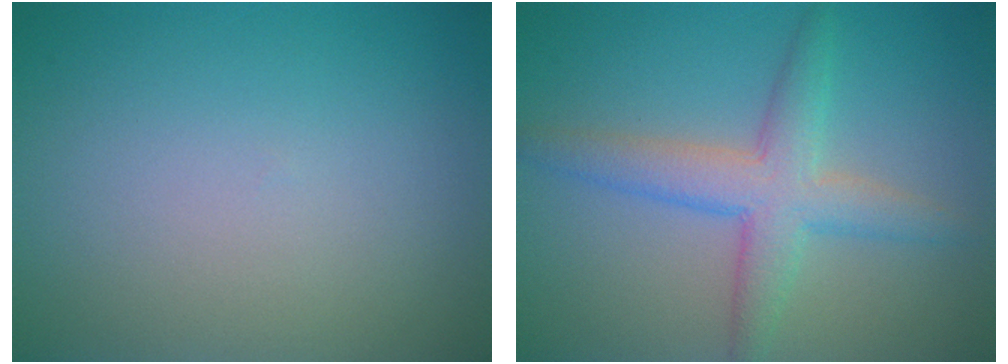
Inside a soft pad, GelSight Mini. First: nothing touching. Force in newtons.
{"total": 4.4, "press": 4.4, "slide": 0.1}